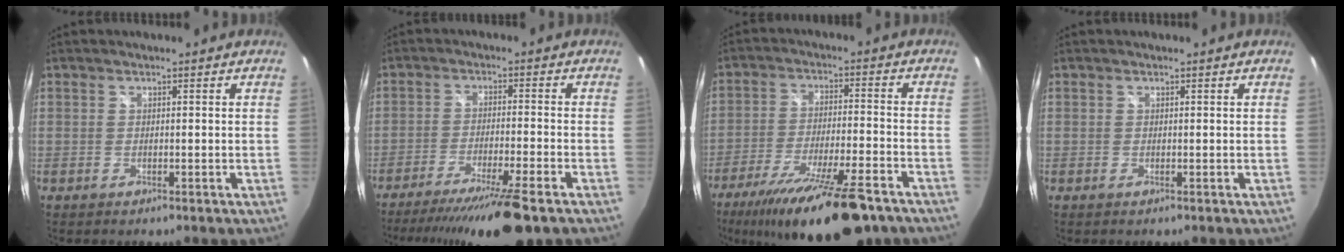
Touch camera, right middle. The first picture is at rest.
{"total": 14.6, "force": [-11.7, -0.3, 8.7], "torque": [-0.167, -0.031, -0.186]}
{"total": 20.2, "force": [-15.0, 4.0, 13.0], "torque": [-0.238, -0.047, -0.235]}
{"total": 0.0}